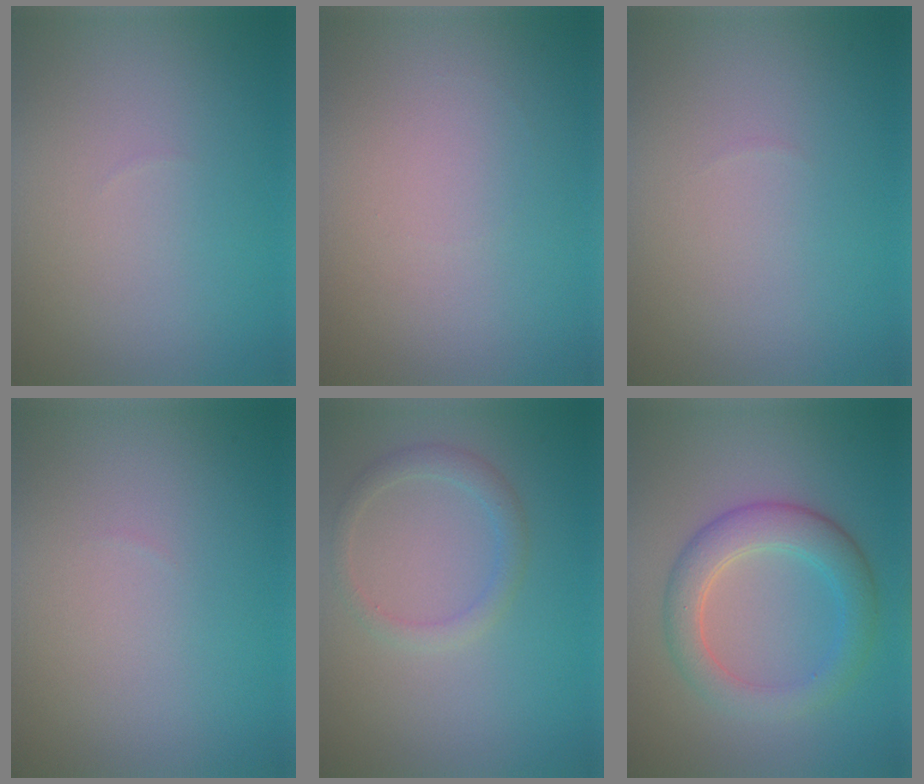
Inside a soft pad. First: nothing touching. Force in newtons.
{"total": 0.0}
{"total": 0.0}
{"total": 0.0}
{"total": 1.8, "press": 1.8, "slide": 0.2}
{"total": 4.5, "press": 4.4, "slide": 0.4}